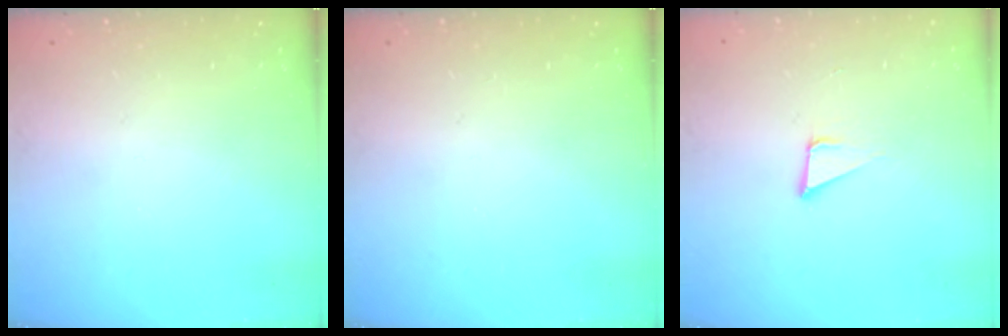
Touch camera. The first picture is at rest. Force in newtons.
{"total": 0.0}
{"total": 3.7, "press": 3.1, "slide": 2.1}